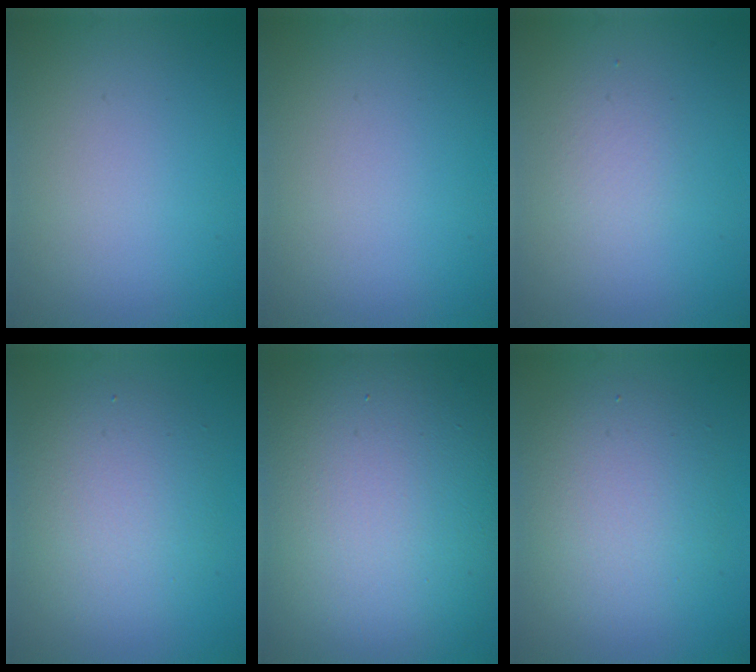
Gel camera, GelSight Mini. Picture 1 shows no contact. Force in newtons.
{"total": 0.0}
{"total": 1.4, "press": 1.4, "slide": 0.0}
{"total": 4.8, "press": 4.8, "slide": 0.3}
{"total": 17.1, "press": 17.1, "slide": 1.1}
{"total": 4.8, "press": 4.8, "slide": 0.3}